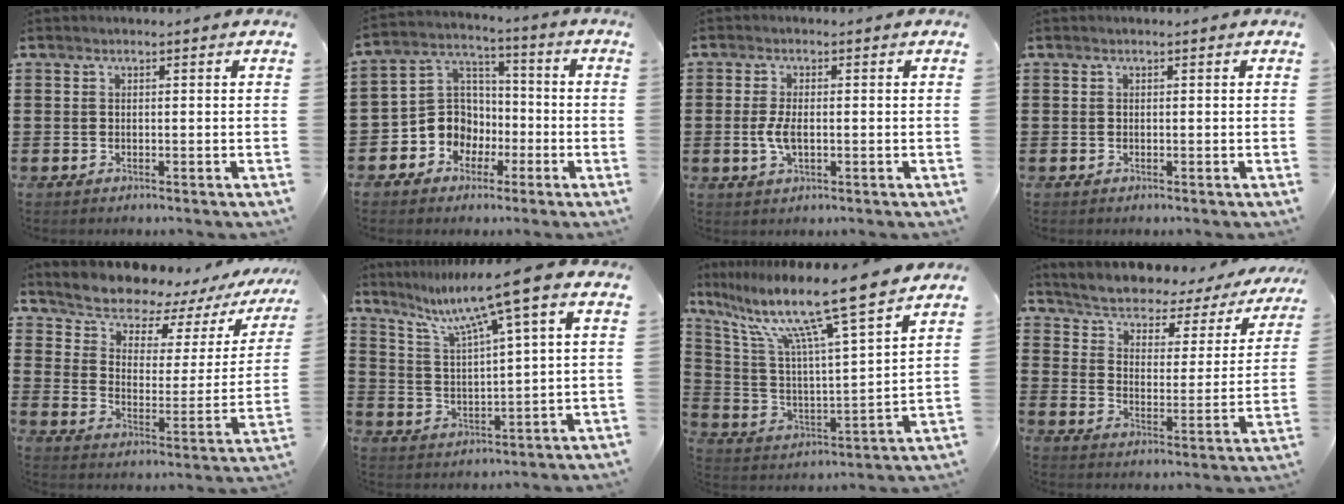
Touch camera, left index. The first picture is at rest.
{"total": 8.1, "force": [-2.6, 7.5, 1.9], "torque": [-0.079, 0.006, -0.052]}
{"total": 3.6, "force": [-0.3, 1.5, 3.2], "torque": [-0.074, -0.003, -0.010]}
{"total": 0.0}
{"total": 6.9, "force": [6.6, 1.8, 1.0], "torque": [-0.054, -0.057, 0.112]}
{"total": 9.0, "force": [6.5, -0.4, 6.2], "torque": [-0.131, -0.034, 0.104]}
{"total": 12.8, "force": [9.8, 0.0, 8.2], "torque": [-0.185, -0.068, 0.157]}
{"total": 3.1, "force": [2.6, 1.0, 1.4], "torque": [-0.045, -0.030, 0.034]}